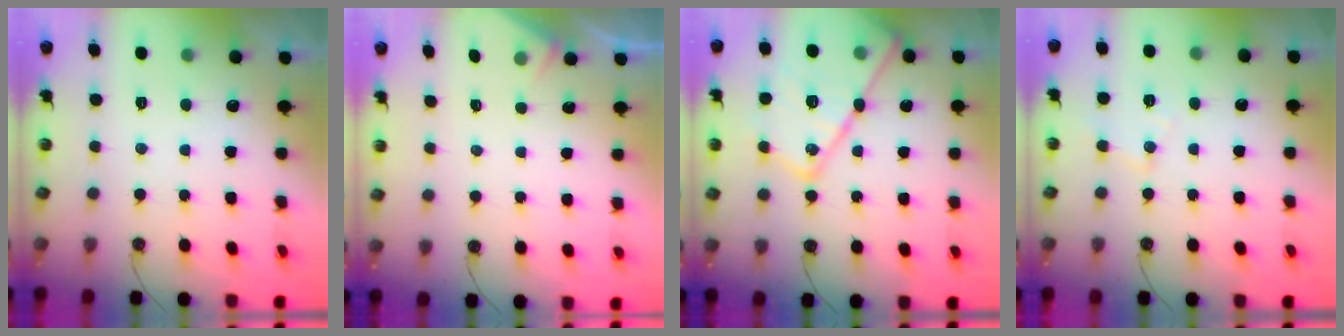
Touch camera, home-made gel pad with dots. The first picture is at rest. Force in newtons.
{"total": 2.9, "press": 2.8, "slide": 0.5}
{"total": 22.4, "press": 22.2, "slide": 2.4}
{"total": 7.2, "press": 7.2, "slide": 0.5}